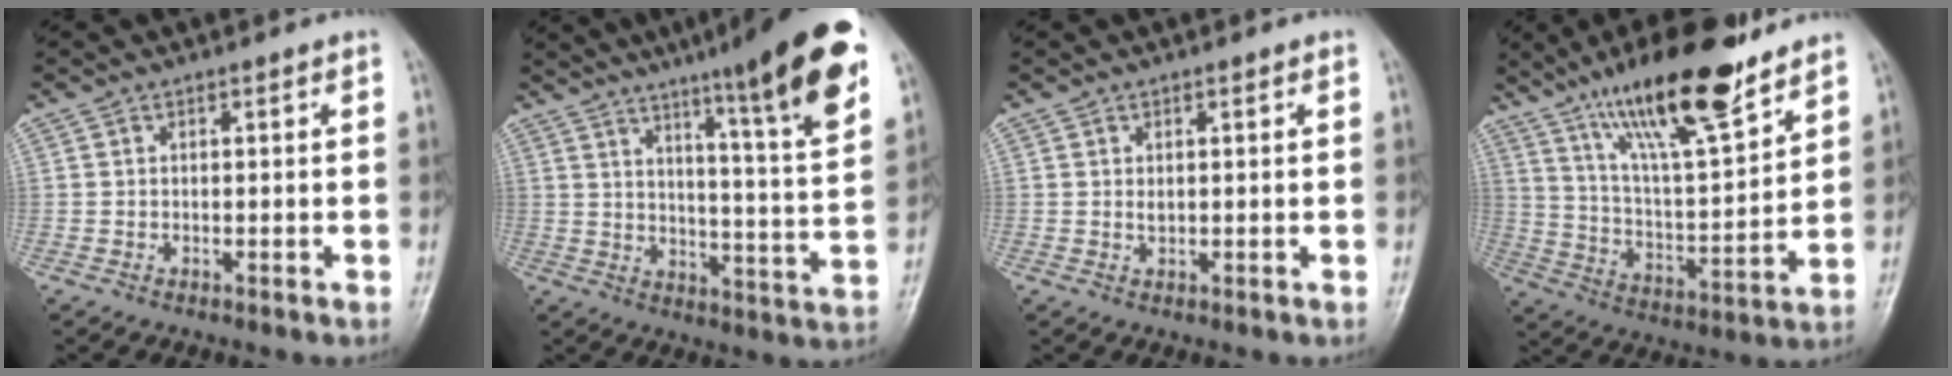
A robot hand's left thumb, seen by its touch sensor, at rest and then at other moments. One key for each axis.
{"total": 20.0, "fx": 12.2, "fy": 1.6, "fz": 15.7, "tx": -0.202, "ty": -0.054, "tz": 0.170}
{"total": 1.3, "fx": 0.5, "fy": 0.7, "fz": 0.9, "tx": -0.012, "ty": -0.003, "tz": 0.011}
{"total": 20.3, "fx": 14.1, "fy": 4.8, "fz": 13.8, "tx": -0.208, "ty": -0.064, "tz": 0.248}